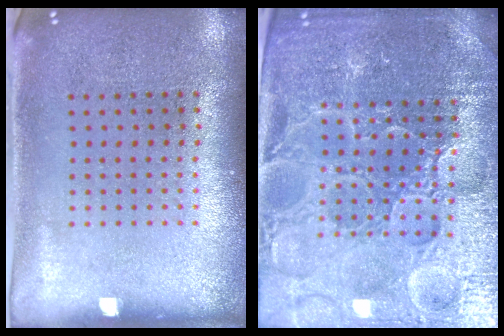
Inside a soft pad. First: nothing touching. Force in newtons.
{"total": 5.4, "press": 5.0, "slide": 2.1}